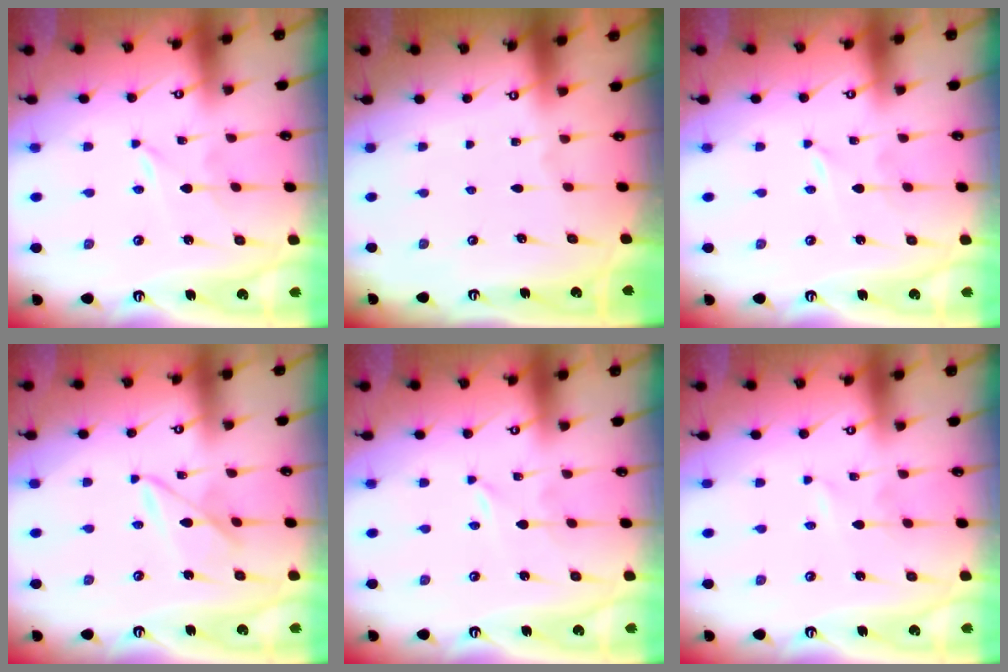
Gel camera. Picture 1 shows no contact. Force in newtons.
{"total": 0.0}
{"total": 0.0}
{"total": 6.6, "press": 6.5, "slide": 0.5}
{"total": 0.0}
{"total": 0.0}